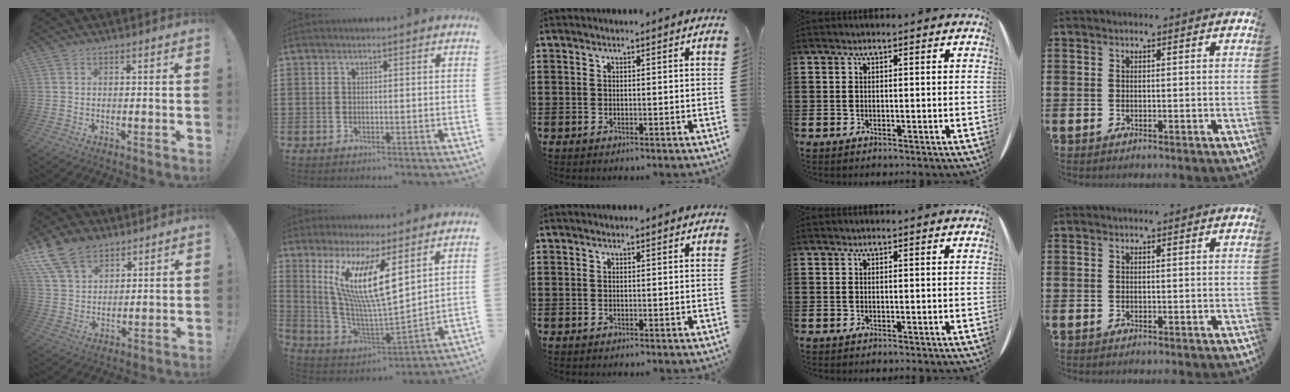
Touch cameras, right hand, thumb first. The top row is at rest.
{"thumb": {"total": 14.2, "force": [9.4, 8.9, 5.9], "torque": [-0.107, -0.051, 0.180]}, "index": {"total": 12.0, "force": [5.3, 1.8, 10.6], "torque": [-0.226, -0.030, 0.092]}}